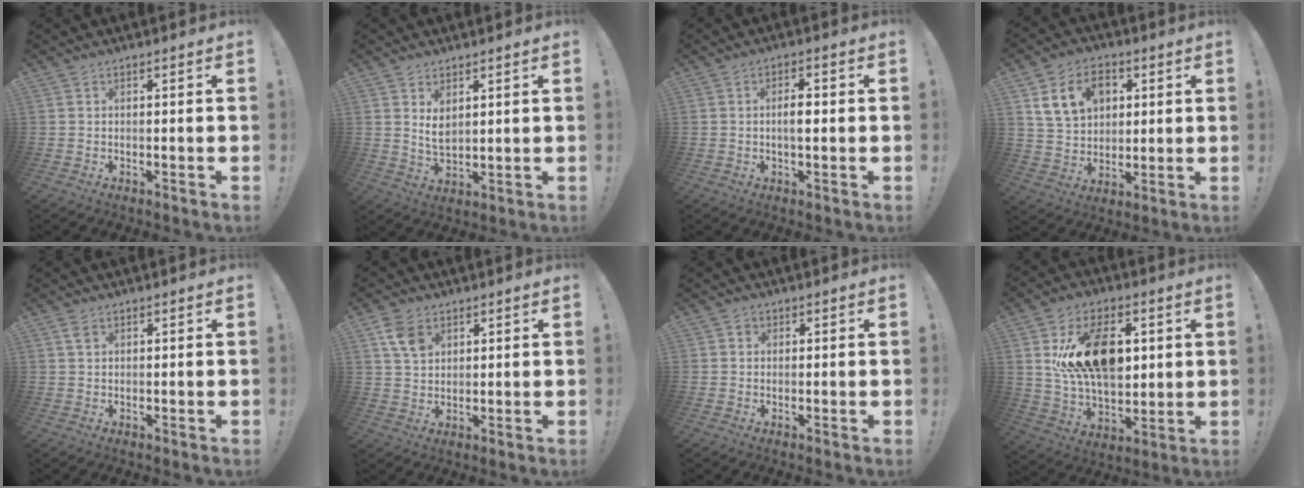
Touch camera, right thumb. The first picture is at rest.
{"total": 5.1, "force": [2.5, 2.8, 3.4], "torque": [-0.052, -0.012, 0.046]}
{"total": 4.1, "force": [-0.3, 1.7, 3.7], "torque": [-0.054, 0.003, -0.010]}
{"total": 14.0, "force": [5.4, 10.5, 7.5], "torque": [-0.115, -0.010, 0.108]}
{"total": 1.9, "force": [1.1, 1.2, 1.1], "torque": [-0.021, 0.000, 0.020]}
{"total": 7.2, "force": [3.5, 5.0, 3.8], "torque": [-0.064, -0.003, 0.069]}
{"total": 1.5, "force": [0.4, 1.4, 0.4], "torque": [-0.007, 0.002, 0.007]}
{"total": 20.2, "force": [5.0, 12.6, 14.9], "torque": [-0.232, -0.014, 0.089]}